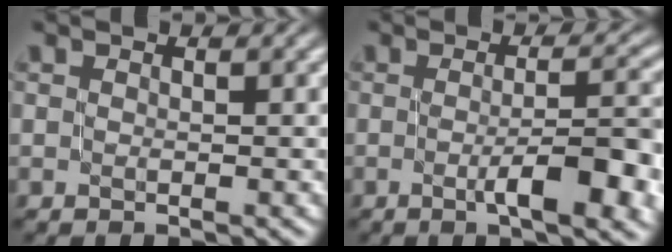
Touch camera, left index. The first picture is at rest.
{"total": 7.7, "force": [-1.8, 1.9, 7.3], "torque": [-0.101, 0.002, -0.023]}